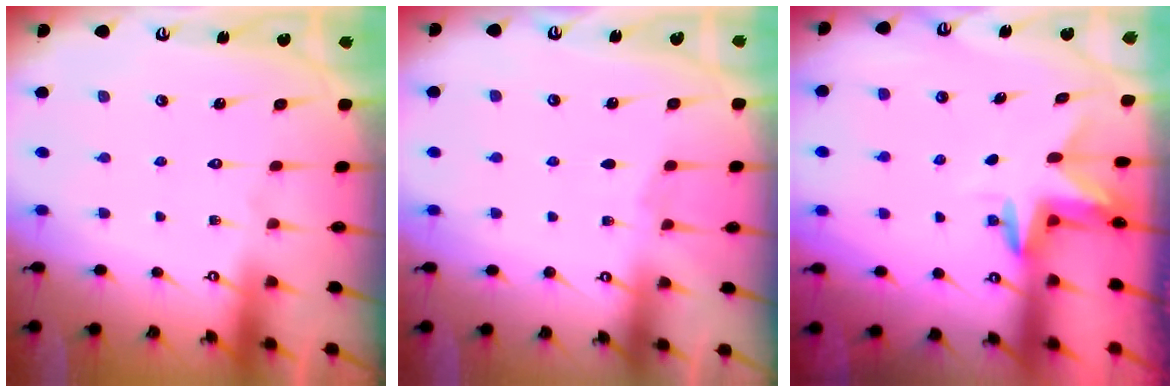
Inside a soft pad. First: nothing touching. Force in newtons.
{"total": 2.5, "press": 2.5, "slide": 0.4}
{"total": 3.1, "press": 3.1, "slide": 0.3}